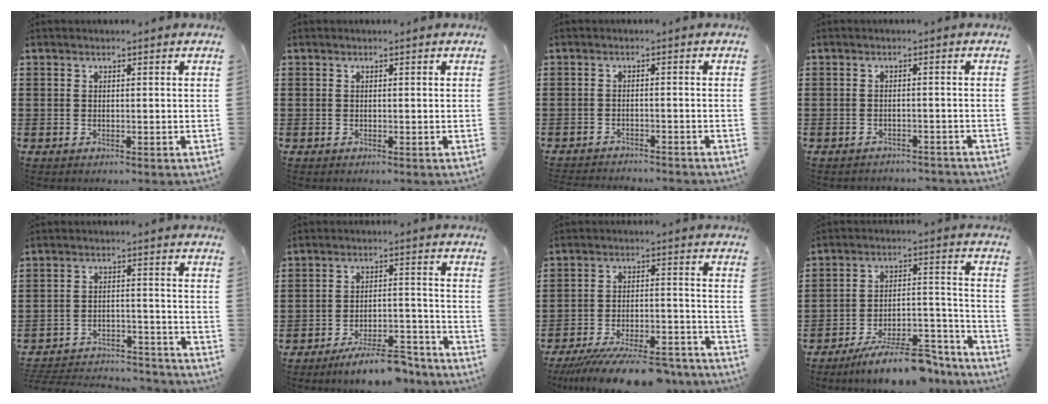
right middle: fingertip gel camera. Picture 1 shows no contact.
{"total": 0.0}
{"total": 1.9, "force": [-1.9, -0.1, 0.1], "torque": [-0.007, -0.002, -0.039]}
{"total": 1.5, "force": [-1.5, 0.1, 0.1], "torque": [-0.009, -0.001, -0.032]}
{"total": 4.3, "force": [-4.2, 0.7, 0.7], "torque": [-0.024, 0.000, -0.089]}
{"total": 7.7, "force": [-6.9, 1.2, 3.2], "torque": [-0.045, 0.013, -0.125]}
{"total": 11.0, "force": [-9.8, 1.1, 4.8], "torque": [-0.077, 0.018, -0.185]}
{"total": 10.6, "force": [-9.1, 1.9, 5.0], "torque": [-0.063, 0.036, -0.162]}